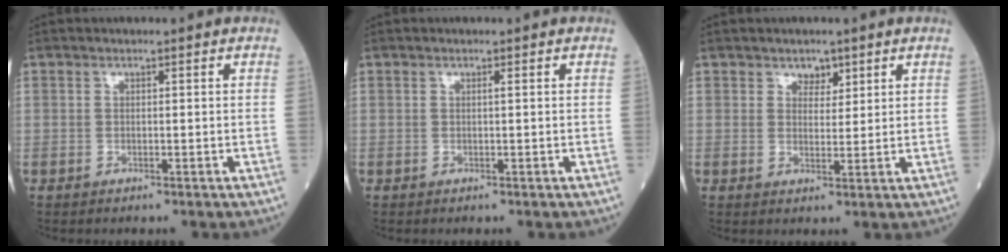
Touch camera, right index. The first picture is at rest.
{"total": 0.0}
{"total": 2.4, "force": [1.8, 1.4, 0.8], "torque": [-0.006, -0.002, 0.030]}